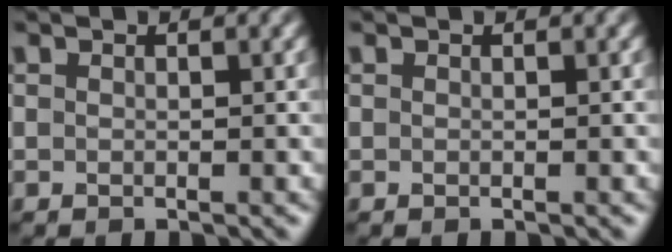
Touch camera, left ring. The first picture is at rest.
{"total": 0.0}